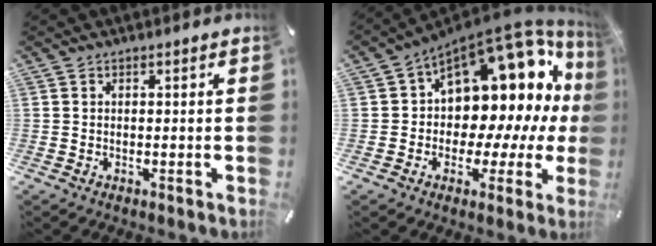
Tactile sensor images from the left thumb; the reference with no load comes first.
{"total": 16.8, "force": [7.7, 10.4, 10.7], "torque": [-0.146, -0.088, 0.130]}